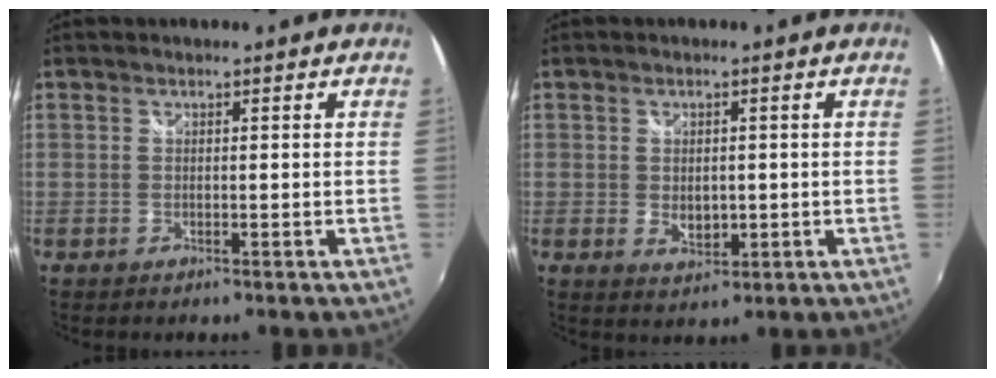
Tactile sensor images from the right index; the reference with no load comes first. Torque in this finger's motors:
{"motor_torque": [0.01, 0.05, 0.01, 0.00]}